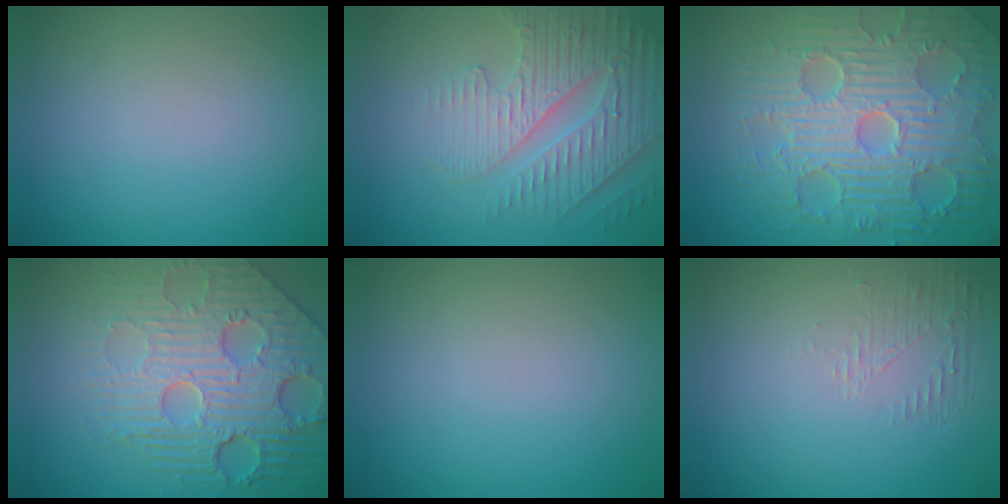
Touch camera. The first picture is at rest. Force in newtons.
{"total": 4.5, "press": 4.2, "slide": 1.8}
{"total": 9.5, "press": 6.8, "slide": 6.6}
{"total": 8.1, "press": 6.1, "slide": 5.4}
{"total": 0.0}
{"total": 1.3, "press": 0.0, "slide": 1.3}